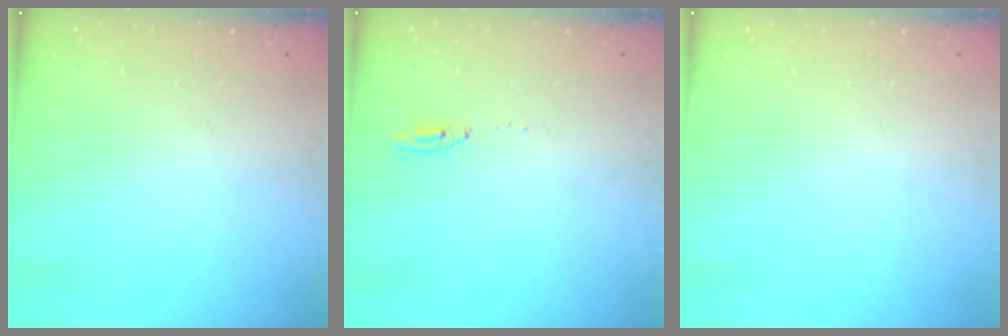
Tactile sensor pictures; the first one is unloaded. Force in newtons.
{"total": 4.1, "press": 4.1, "slide": 0.4}
{"total": 0.0}